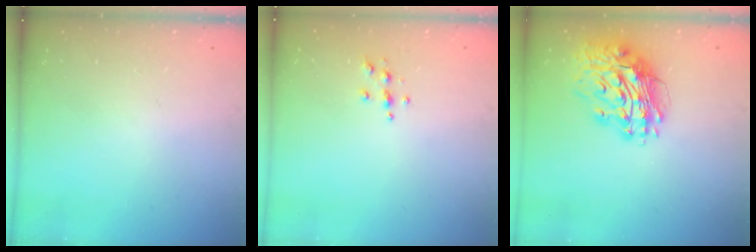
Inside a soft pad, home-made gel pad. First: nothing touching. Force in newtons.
{"total": 3.6, "press": 3.6, "slide": 0.4}
{"total": 16.0, "press": 15.9, "slide": 2.1}